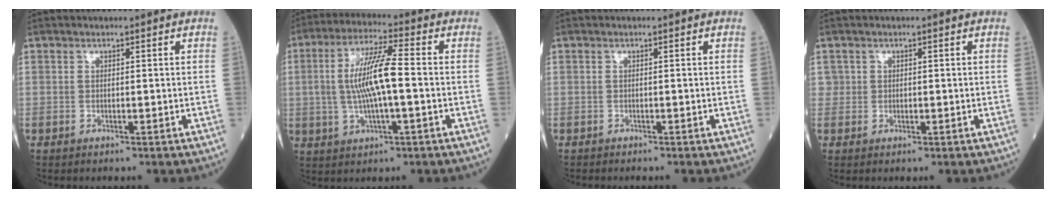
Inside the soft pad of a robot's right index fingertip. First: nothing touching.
{"total": 10.3, "force": [-0.1, 1.8, 10.1], "torque": [-0.199, 0.011, -0.004]}
{"total": 0.0}
{"total": 1.2, "force": [0.2, 1.2, 0.3], "torque": [0.000, -0.001, 0.001]}